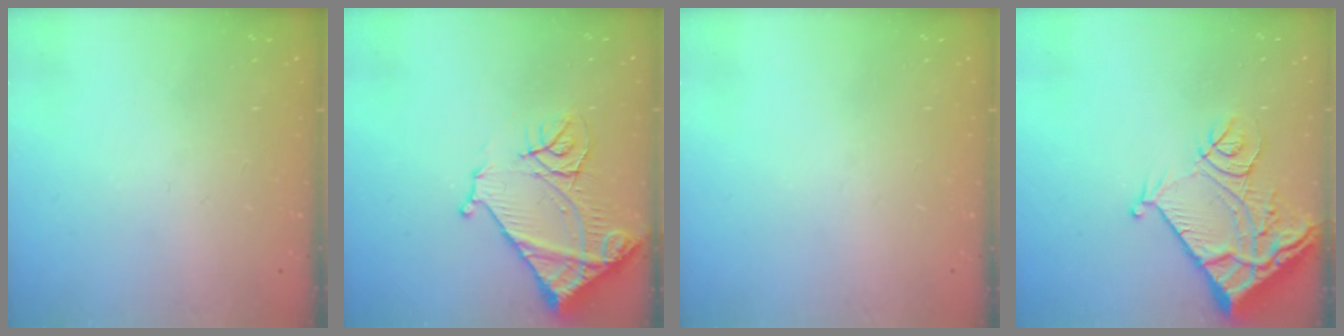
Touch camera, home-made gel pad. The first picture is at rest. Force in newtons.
{"total": 14.4, "press": 14.3, "slide": 1.7}
{"total": 0.0}
{"total": 13.6, "press": 13.5, "slide": 1.7}